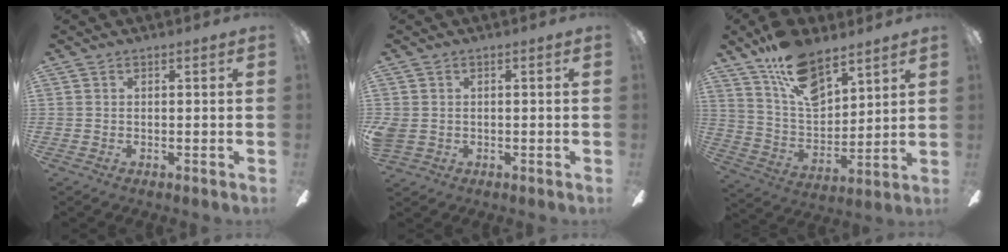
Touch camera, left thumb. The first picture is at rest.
{"total": 3.0, "force": [-0.3, 2.6, 1.5], "torque": [-0.033, 0.006, -0.005]}
{"total": 15.6, "force": [10.9, 7.3, 8.6], "torque": [-0.153, -0.054, 0.199]}